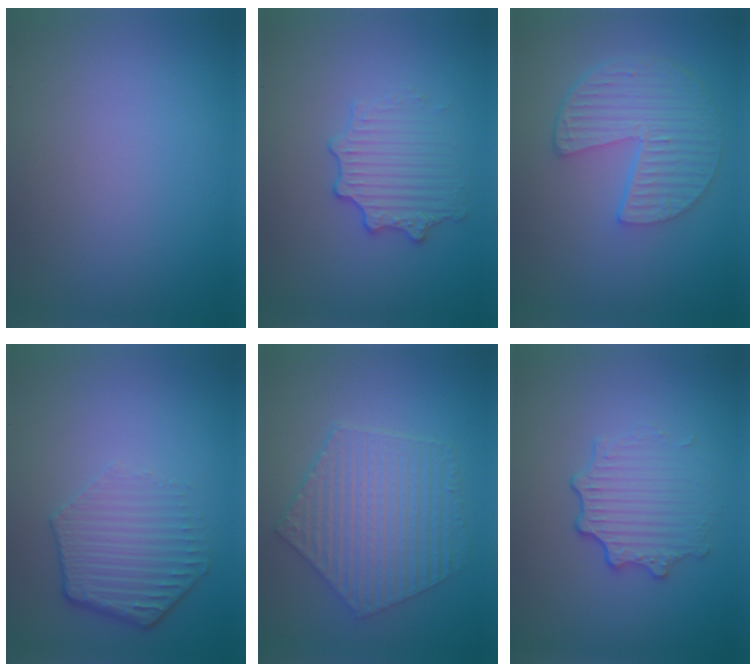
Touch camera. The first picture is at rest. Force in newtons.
{"total": 2.9, "press": 2.8, "slide": 0.7}
{"total": 5.4, "press": 4.0, "slide": 3.7}
{"total": 4.3, "press": 3.5, "slide": 2.6}
{"total": 6.3, "press": 4.9, "slide": 4.0}
{"total": 3.4, "press": 2.7, "slide": 2.0}